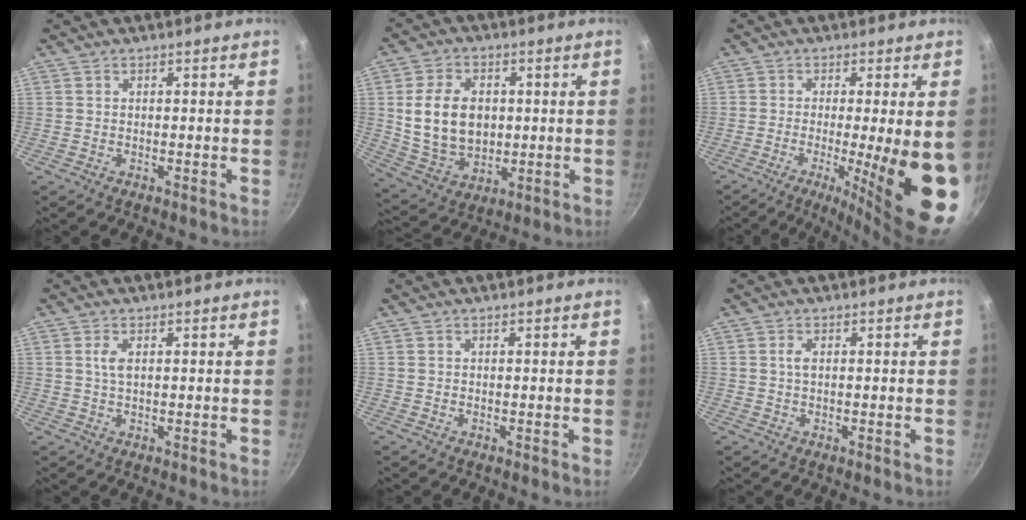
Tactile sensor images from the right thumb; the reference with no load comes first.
{"total": 13.9, "force": [1.4, 10.1, 9.4], "torque": [-0.152, -0.007, 0.039]}
{"total": 16.5, "force": [-3.7, 2.8, 15.8], "torque": [-0.215, -0.011, -0.045]}
{"total": 2.2, "force": [0.6, 0.9, 1.9], "torque": [-0.038, -0.002, 0.014]}
{"total": 0.0}
{"total": 1.3, "force": [0.3, 0.5, 1.2], "torque": [-0.023, 0.001, 0.004]}